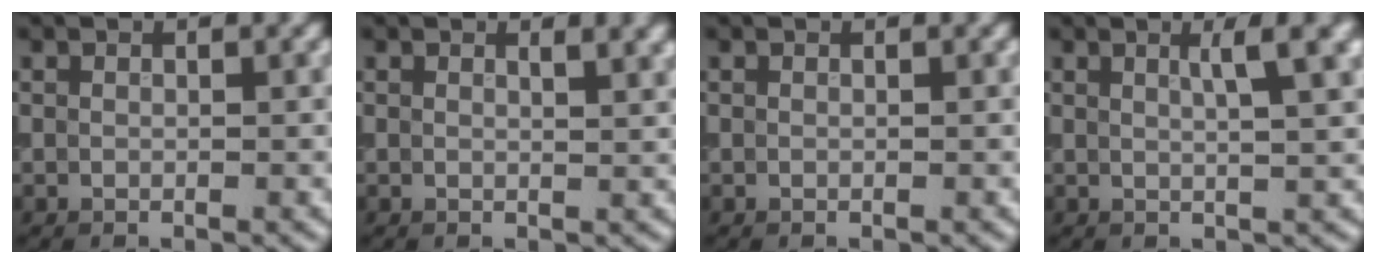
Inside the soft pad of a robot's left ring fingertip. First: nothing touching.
{"total": 2.1, "force": [1.3, 0.8, 1.5], "torque": [-0.006, 0.005, 0.013]}
{"total": 0.0}
{"total": 3.6, "force": [1.4, 0.7, 3.3], "torque": [-0.034, 0.005, 0.020]}